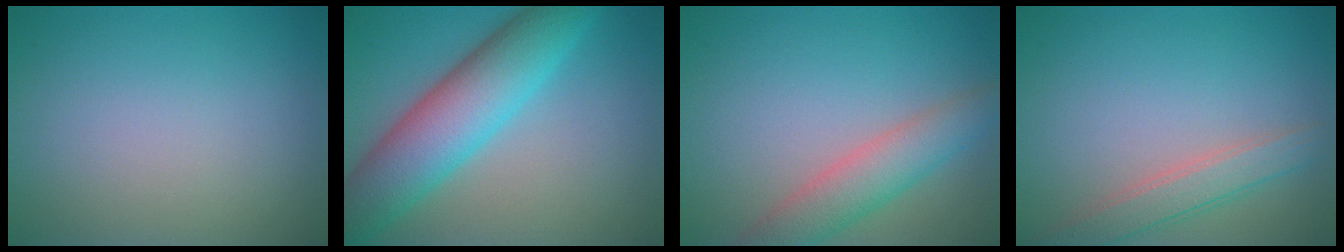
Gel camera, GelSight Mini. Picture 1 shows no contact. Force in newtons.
{"total": 8.8, "press": 8.8, "slide": 0.2}
{"total": 4.3, "press": 4.3, "slide": 0.2}
{"total": 2.9, "press": 2.9, "slide": 0.2}